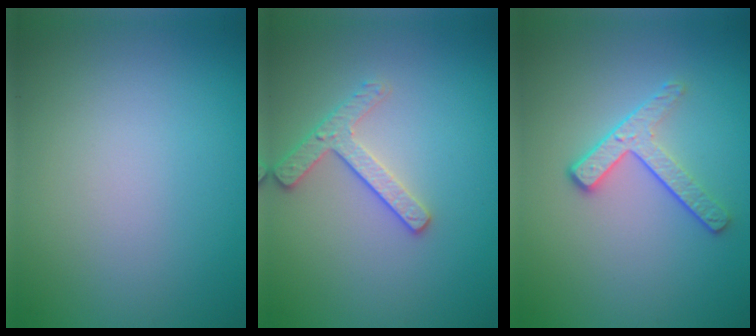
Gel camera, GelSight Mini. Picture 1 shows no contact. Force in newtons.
{"total": 2.4, "press": 2.3, "slide": 0.5}
{"total": 3.1, "press": 2.5, "slide": 1.8}